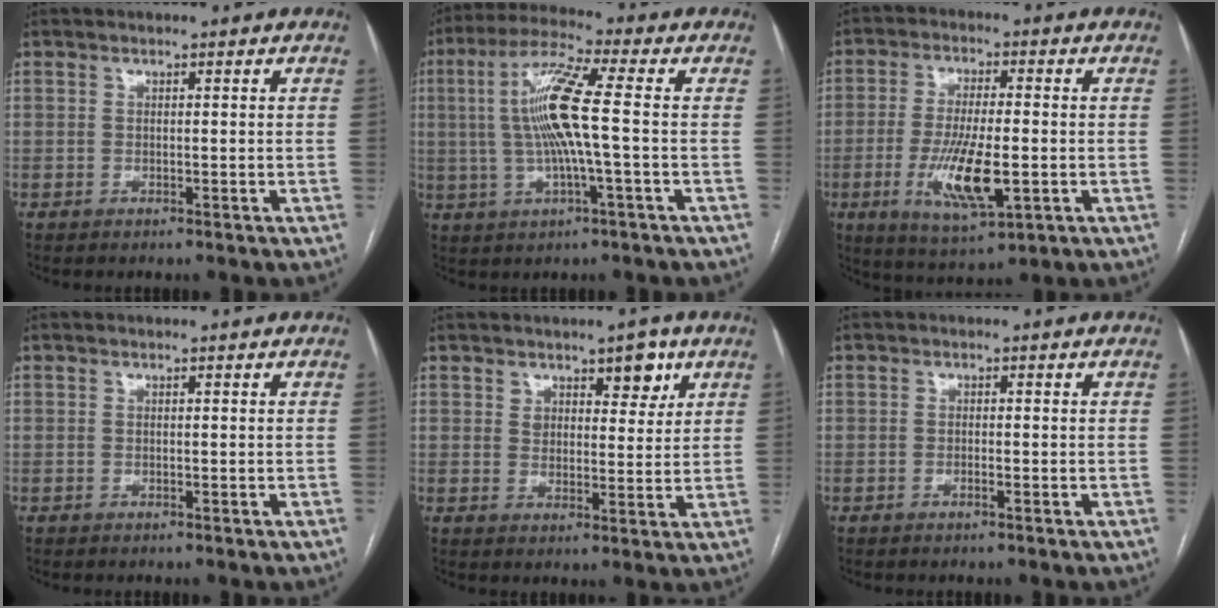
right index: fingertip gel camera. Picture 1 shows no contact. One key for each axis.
{"total": 11.1, "fx": 0.3, "fy": 0.1, "fz": 11.1, "tx": -0.225, "ty": 0.011, "tz": 0.002}
{"total": 11.3, "fx": -2.8, "fy": 2.6, "fz": 10.6, "tx": -0.209, "ty": -0.018, "tz": -0.041}
{"total": 0.0}
{"total": 5.5, "fx": 3.3, "fy": 2.9, "fz": 3.3, "tx": -0.040, "ty": 0.001, "tz": 0.049}
{"total": 0.8, "fx": -0.4, "fy": 0.0, "fz": 0.6, "tx": -0.015, "ty": 0.000, "tz": -0.006}